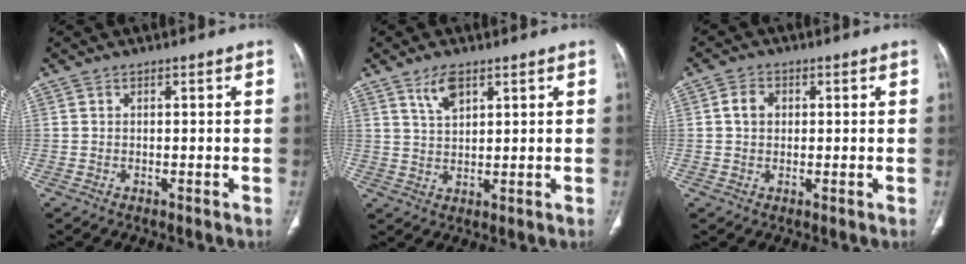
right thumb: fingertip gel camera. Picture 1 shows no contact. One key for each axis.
{"total": 4.8, "fx": 2.9, "fy": 2.0, "fz": 3.2, "tx": -0.053, "ty": -0.014, "tz": 0.059}
{"total": 3.6, "fx": 0.6, "fy": 2.9, "fz": 2.1, "tx": -0.028, "ty": 0.007, "tz": 0.007}